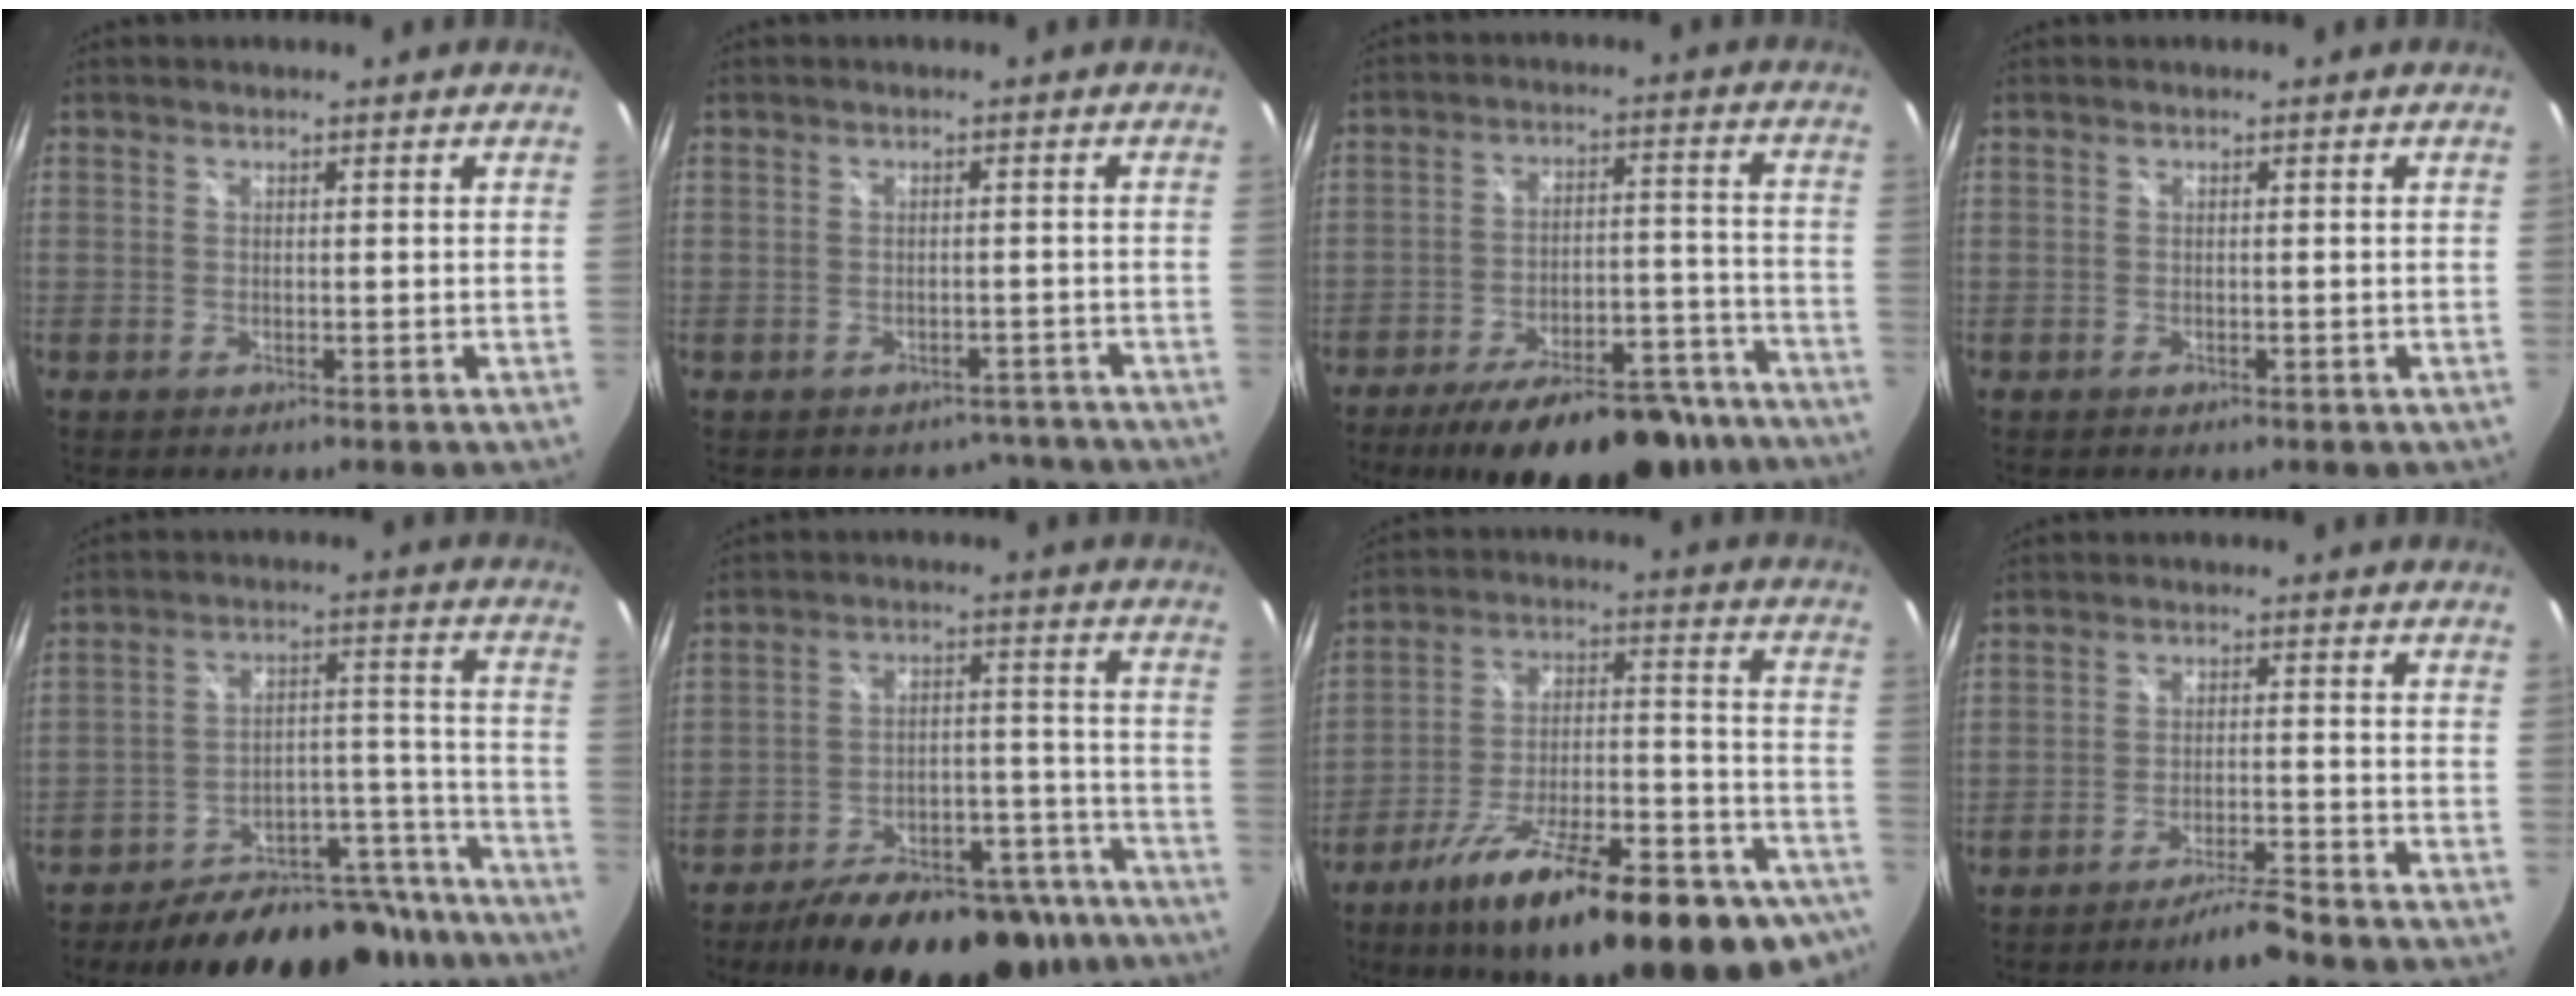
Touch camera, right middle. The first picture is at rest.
{"total": 4.8, "force": [-3.8, 2.9, 0.5], "torque": [0.002, 0.018, -0.035]}
{"total": 22.6, "force": [-18.0, 7.9, 11.2], "torque": [-0.176, 0.005, -0.234]}
{"total": 0.7, "force": [-0.3, 0.5, 0.4], "torque": [-0.006, -0.004, -0.003]}
{"total": 23.5, "force": [-20.5, 8.5, 7.6], "torque": [-0.094, 0.055, -0.262]}
{"total": 24.0, "force": [-19.0, 9.3, 11.2], "torque": [-0.176, 0.019, -0.240]}
{"total": 30.4, "force": [-21.6, 8.4, 19.6], "torque": [-0.281, -0.026, -0.305]}
{"total": 5.2, "force": [-4.8, -0.5, 1.9], "torque": [-0.052, -0.002, -0.083]}